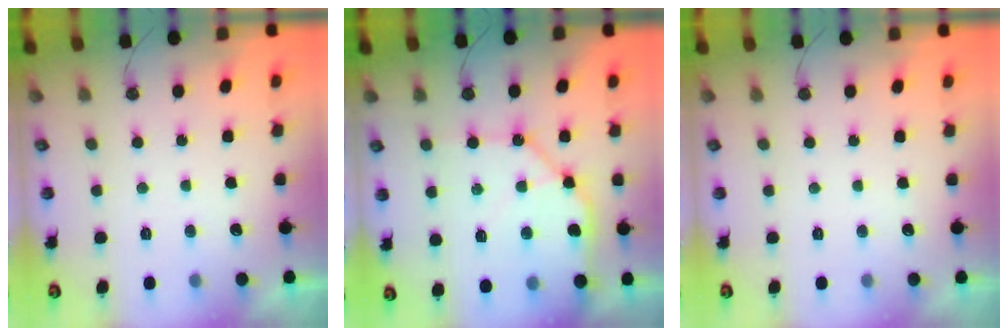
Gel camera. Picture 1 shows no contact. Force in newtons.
{"total": 11.4, "press": 11.3, "slide": 1.4}
{"total": 0.0}